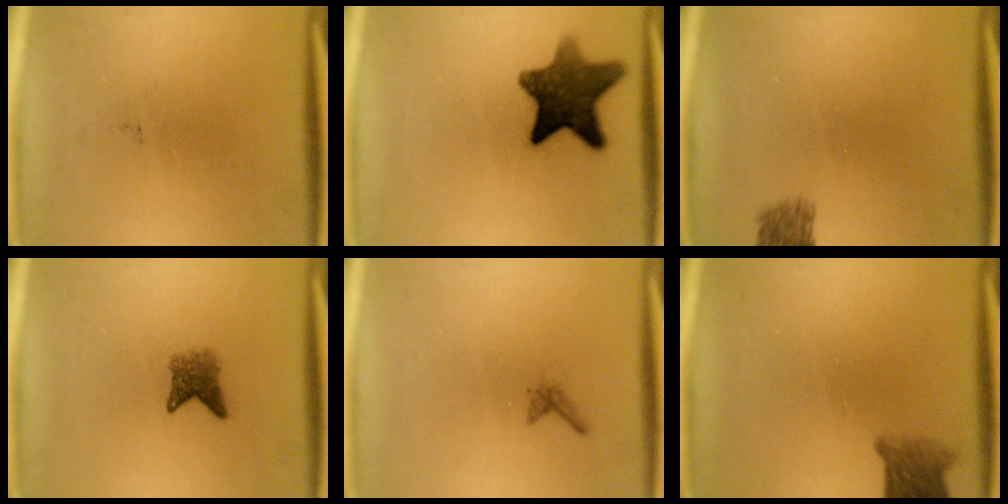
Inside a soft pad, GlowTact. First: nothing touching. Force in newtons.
{"total": 11.5}
{"total": 2.5}
{"total": 2.8}
{"total": 0.6}
{"total": 3.9}